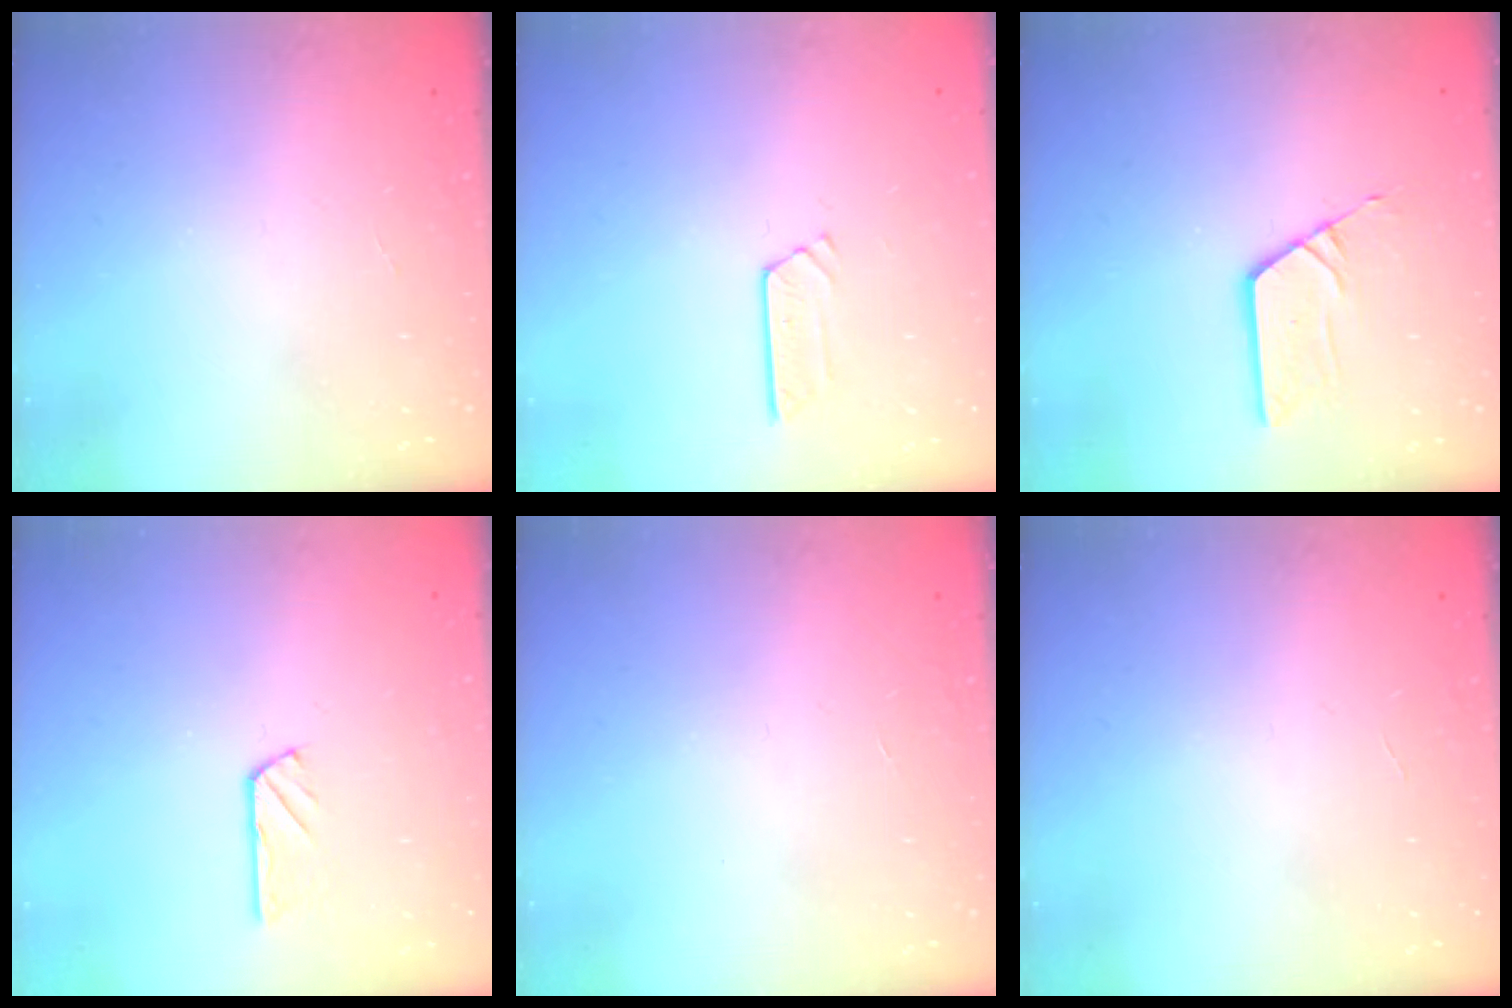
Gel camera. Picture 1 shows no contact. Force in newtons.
{"total": 2.5, "press": 2.5, "slide": 0.2}
{"total": 4.8, "press": 4.7, "slide": 0.2}
{"total": 2.7, "press": 2.7, "slide": 0.1}
{"total": 0.0}
{"total": 0.0}